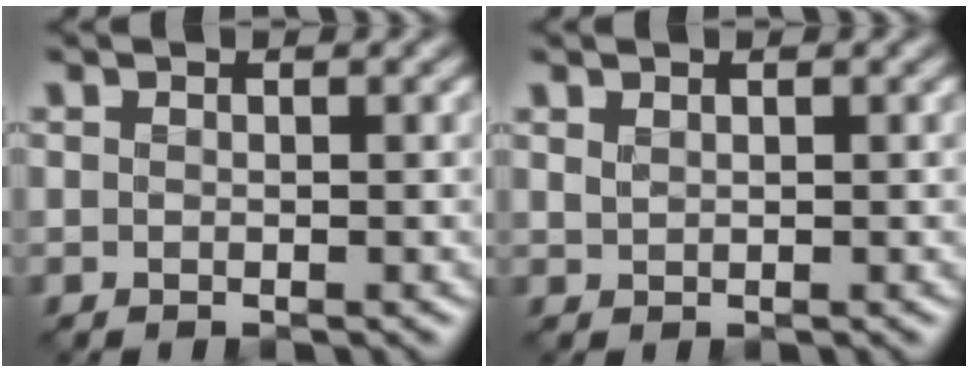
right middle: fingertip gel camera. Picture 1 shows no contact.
{"total": 0.6, "force": [0.5, 0.2, 0.2], "torque": [-0.009, 0.000, 0.013]}